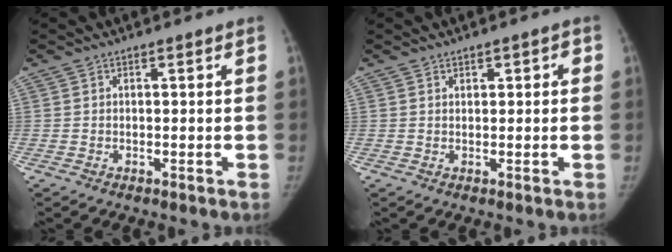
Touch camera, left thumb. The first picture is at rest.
{"total": 1.7, "force": [0.7, 1.1, 1.2], "torque": [-0.005, 0.001, 0.009]}